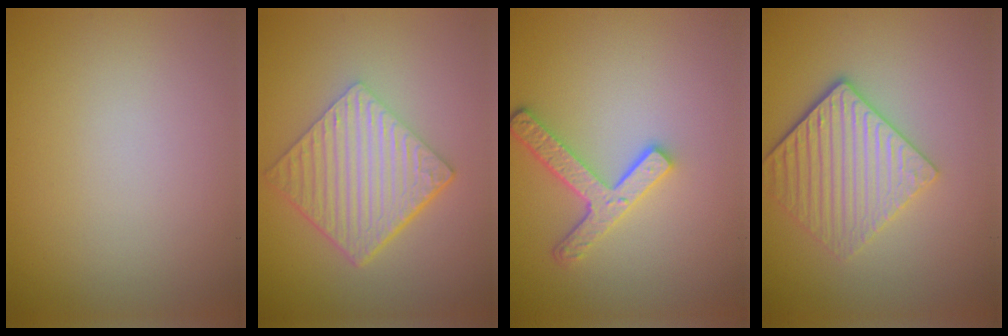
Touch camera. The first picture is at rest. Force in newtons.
{"total": 6.4, "press": 4.3, "slide": 4.8}
{"total": 3.8, "press": 3.0, "slide": 2.3}
{"total": 4.5, "press": 3.7, "slide": 2.5}